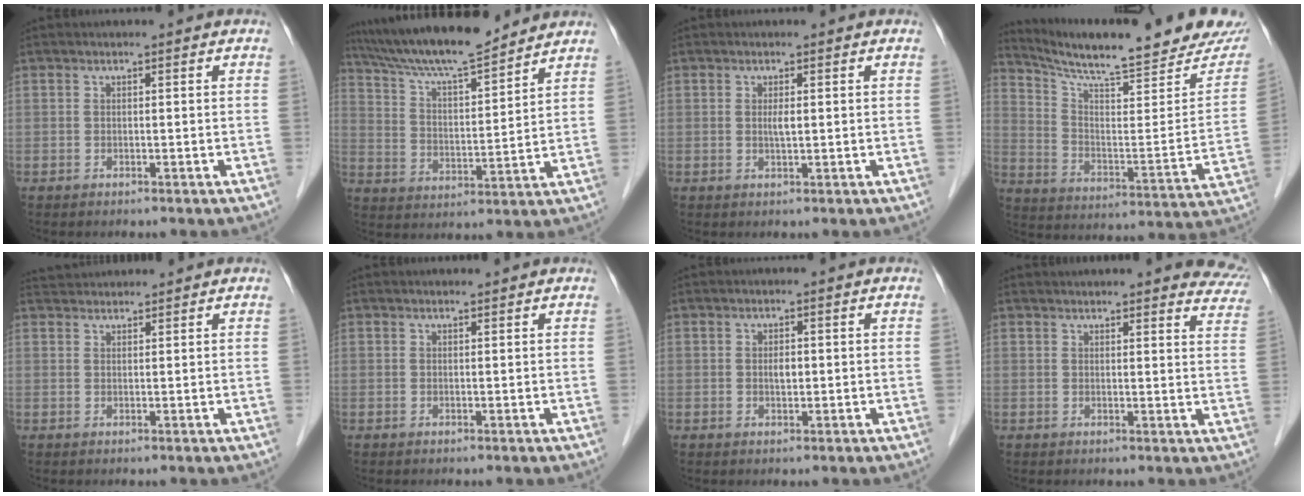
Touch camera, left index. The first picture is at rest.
{"total": 14.8, "force": [13.3, 1.2, 6.4], "torque": [-0.118, 0.007, 0.225]}
{"total": 1.3, "force": [0.0, 0.2, 1.2], "torque": [-0.027, -0.005, -0.001]}
{"total": 23.1, "force": [20.8, 2.1, 9.9], "torque": [-0.155, -0.068, 0.288]}
{"total": 3.4, "force": [3.3, 0.4, 0.3], "torque": [-0.008, 0.030, 0.062]}
{"total": 0.9, "force": [0.9, 0.1, 0.2], "torque": [-0.007, 0.003, 0.014]}
{"total": 1.4, "force": [-0.1, 0.7, 1.2], "torque": [-0.020, -0.004, -0.001]}
{"total": 12.0, "force": [11.3, 2.5, 3.2], "torque": [0.001, -0.012, 0.096]}